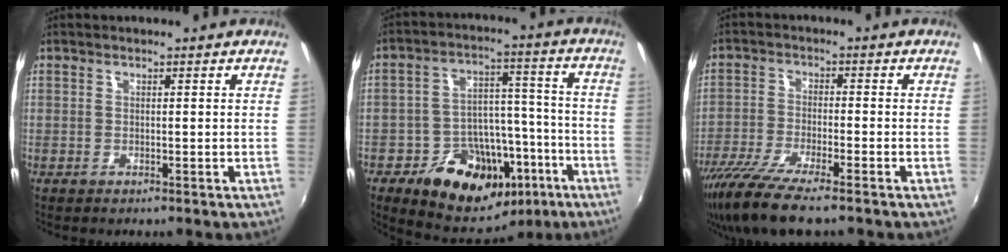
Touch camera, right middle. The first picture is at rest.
{"total": 19.6, "force": [-10.2, 13.4, 10.0], "torque": [-0.196, 0.031, -0.130]}
{"total": 10.2, "force": [-7.8, 1.2, 6.4], "torque": [-0.146, -0.036, -0.147]}